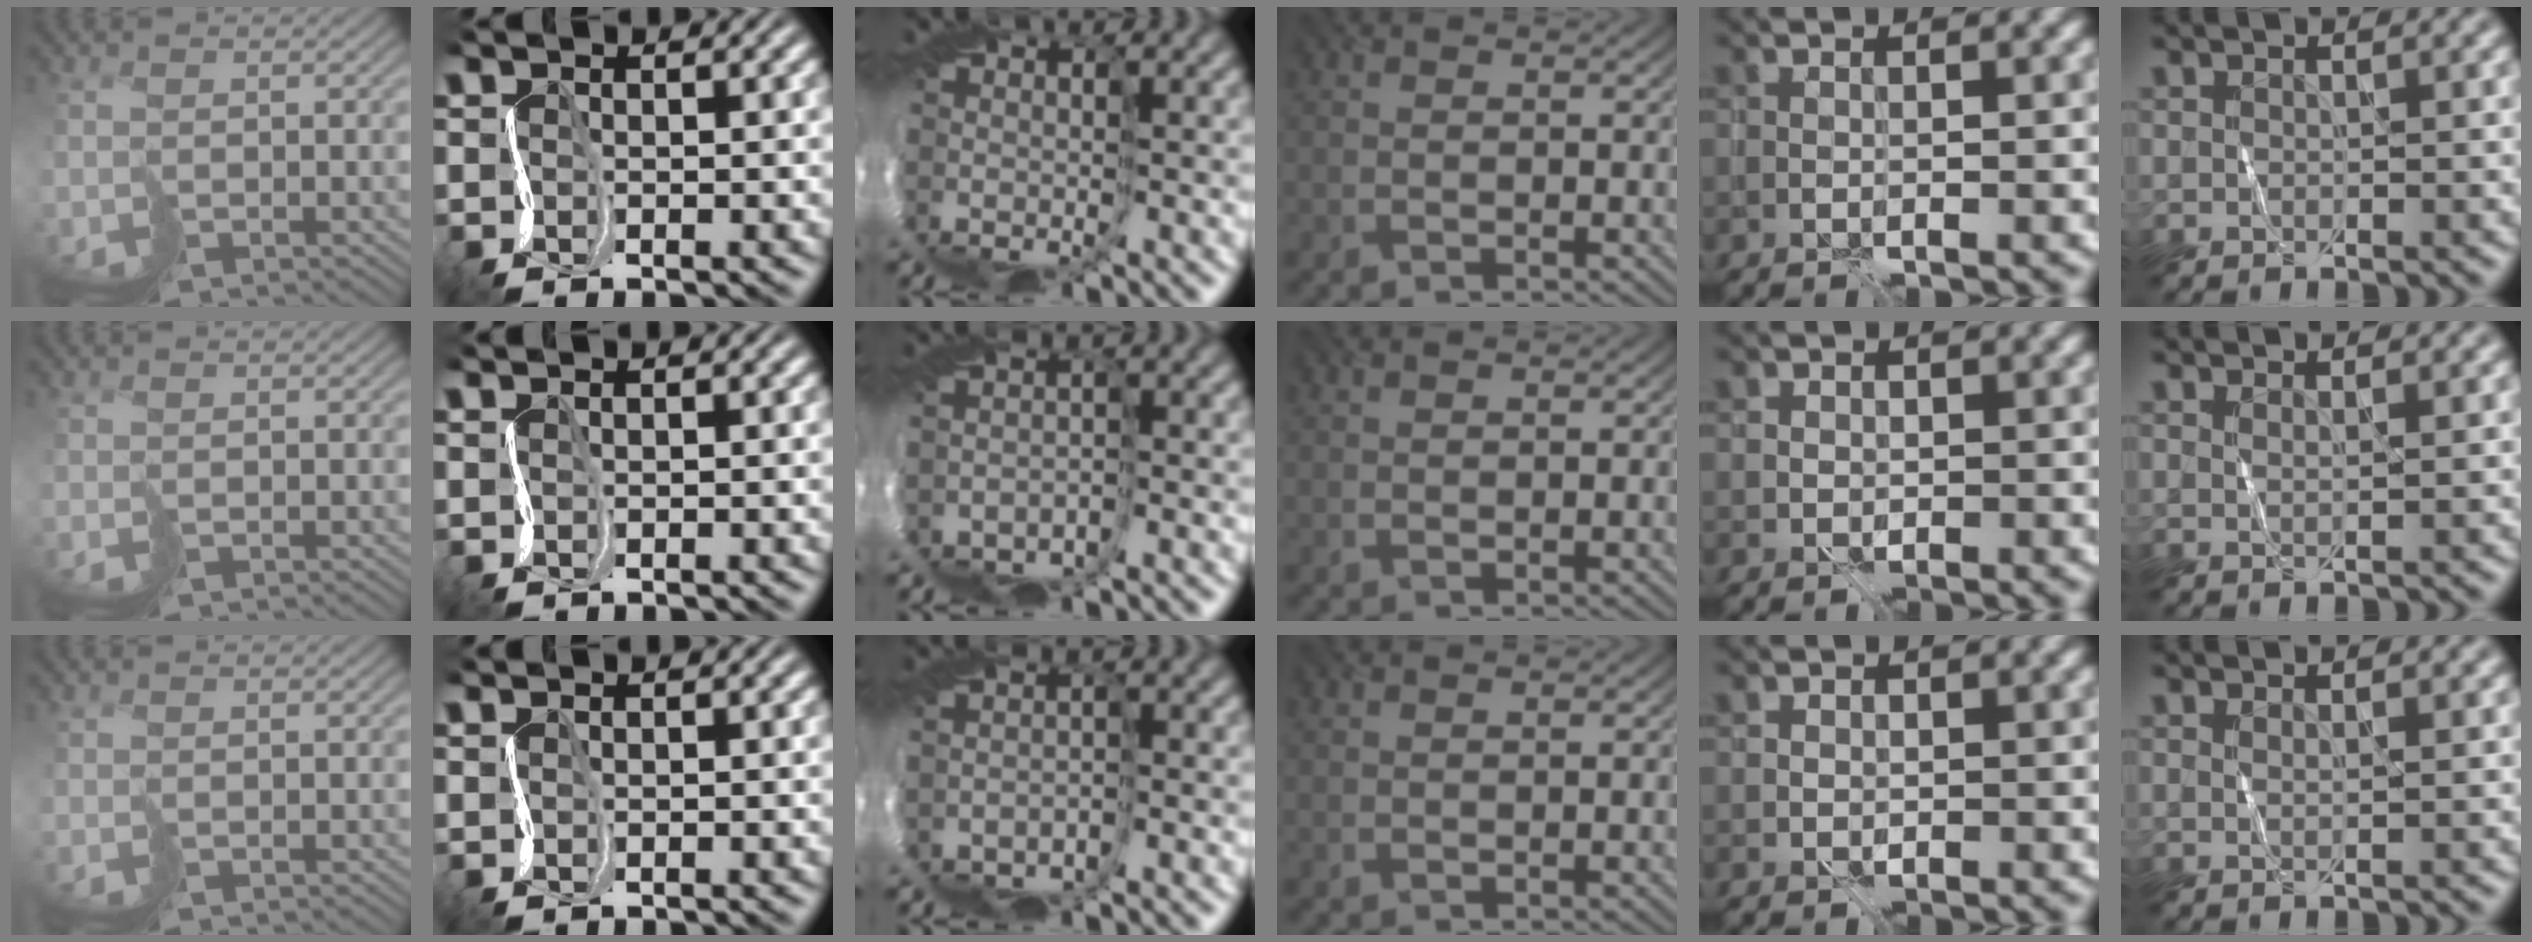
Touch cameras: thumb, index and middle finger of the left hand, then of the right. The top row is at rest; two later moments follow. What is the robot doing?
{"motion": "cut", "object": "paper bag"}